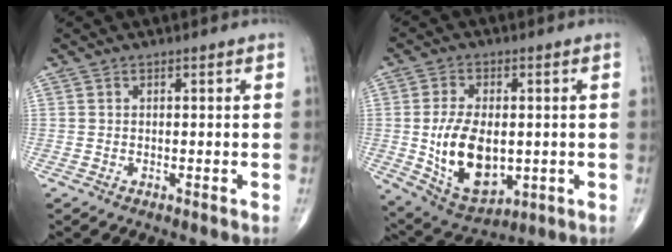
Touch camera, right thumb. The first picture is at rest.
{"total": 14.6, "force": [-1.1, 8.5, 11.8], "torque": [-0.191, -0.009, 0.004]}